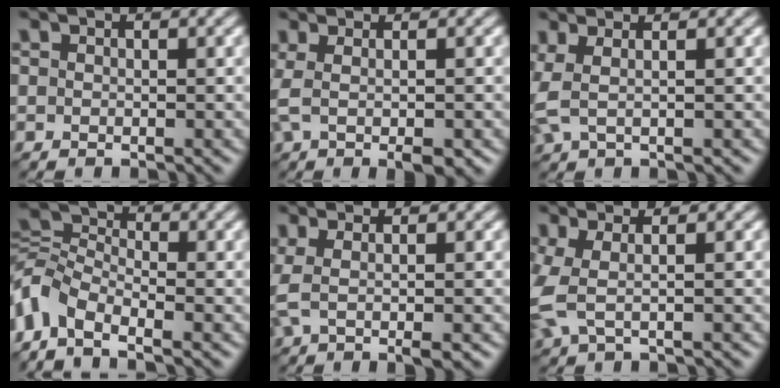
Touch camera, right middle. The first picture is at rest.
{"total": 3.6, "force": [-1.2, 0.7, 3.3], "torque": [-0.073, -0.001, -0.018]}
{"total": 2.4, "force": [-0.1, 0.5, 2.3], "torque": [-0.071, 0.002, 0.004]}
{"total": 5.3, "force": [-3.4, 2.4, 3.2], "torque": [-0.075, 0.006, -0.087]}
{"total": 3.2, "force": [-0.6, 0.5, 3.1], "torque": [-0.076, 0.001, -0.010]}
{"total": 3.1, "force": [-0.5, 0.9, 3.0], "torque": [-0.095, -0.002, -0.007]}